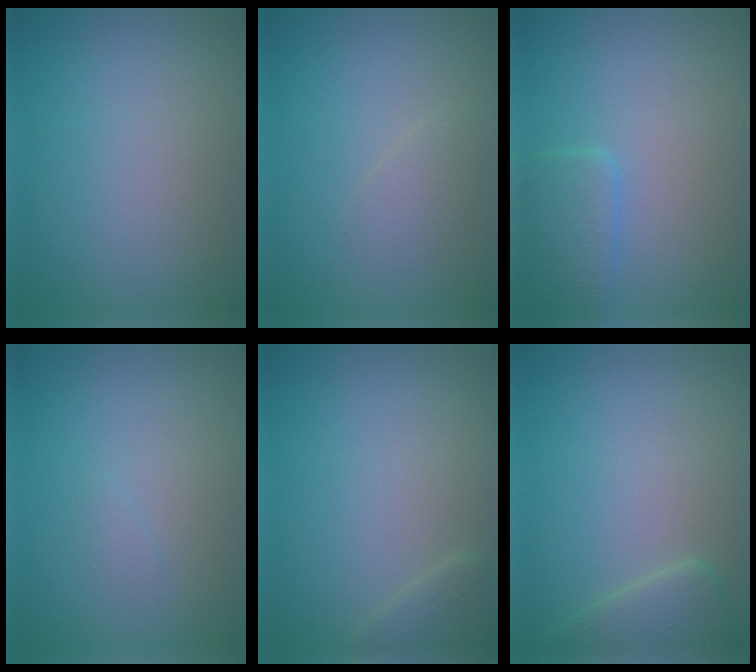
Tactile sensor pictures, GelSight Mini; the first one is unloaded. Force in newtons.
{"total": 1.3, "press": 1.3, "slide": 0.1}
{"total": 2.6, "press": 2.5, "slide": 0.3}
{"total": 0.5, "press": 0.5, "slide": 0.0}
{"total": 1.4, "press": 1.4, "slide": 0.1}
{"total": 2.5, "press": 2.5, "slide": 0.3}